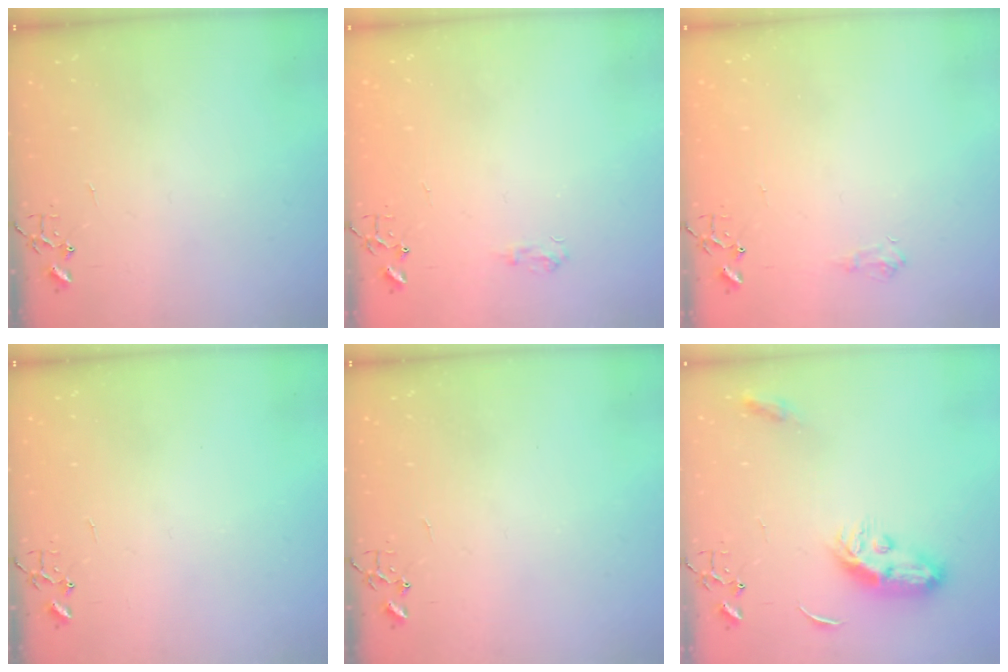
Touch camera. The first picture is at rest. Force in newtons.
{"total": 5.7, "press": 5.7, "slide": 0.6}
{"total": 5.8, "press": 5.7, "slide": 0.8}
{"total": 0.0}
{"total": 0.0}
{"total": 10.4, "press": 10.4, "slide": 0.1}